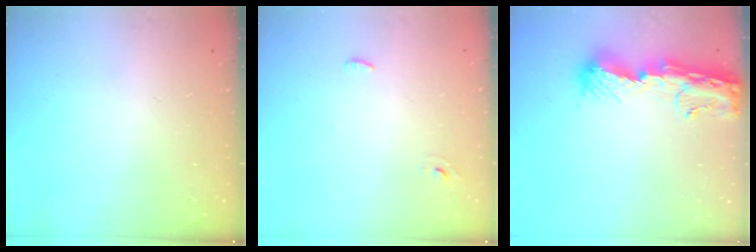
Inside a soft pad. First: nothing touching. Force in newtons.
{"total": 3.1, "press": 2.8, "slide": 1.2}
{"total": 13.0, "press": 12.9, "slide": 1.3}